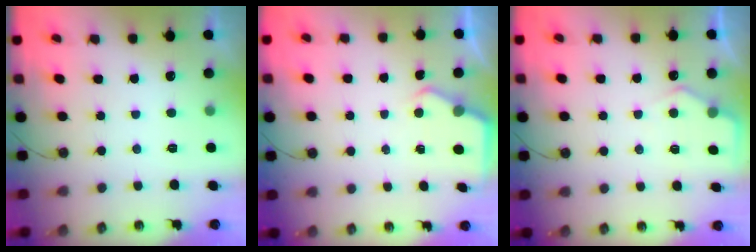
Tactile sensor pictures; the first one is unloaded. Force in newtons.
{"total": 2.6, "press": 2.5, "slide": 0.4}
{"total": 4.7, "press": 4.6, "slide": 0.5}